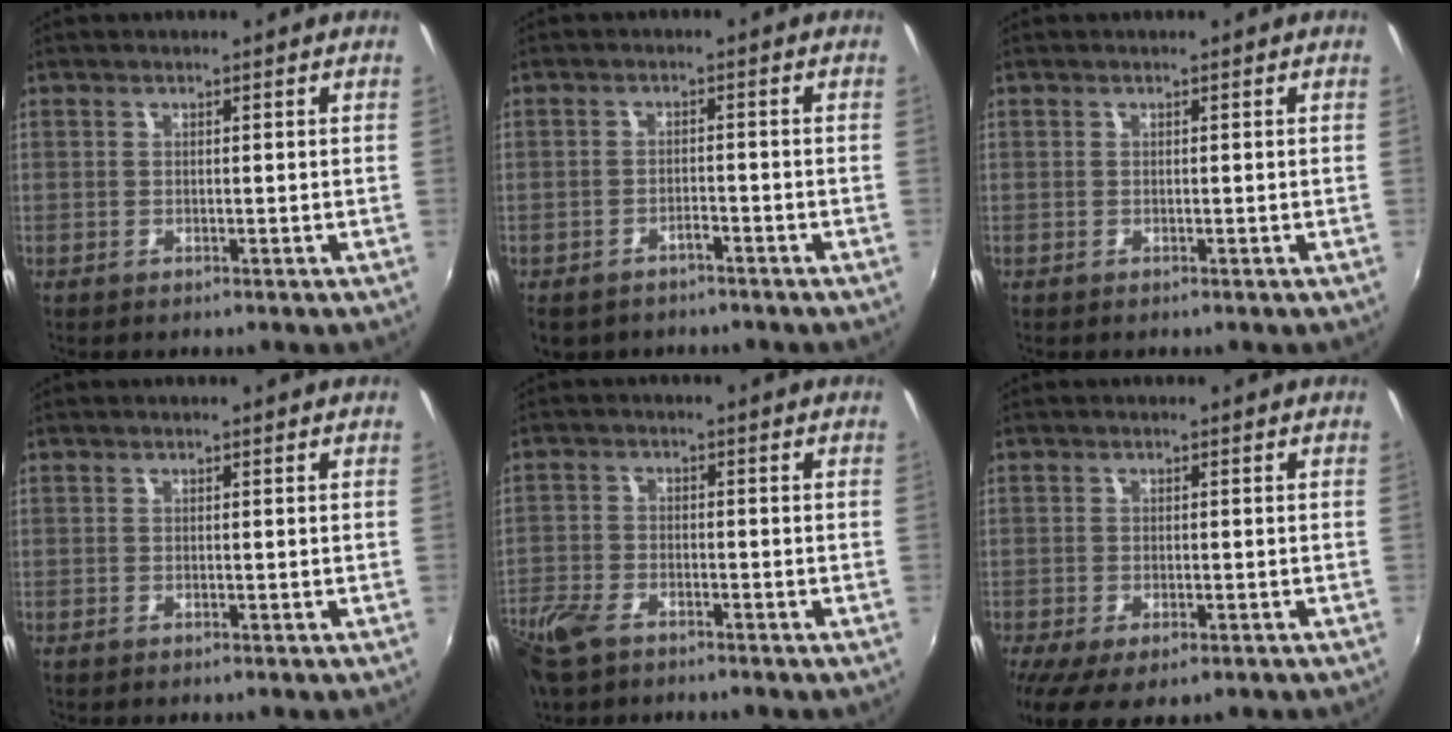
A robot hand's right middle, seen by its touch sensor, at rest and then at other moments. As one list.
[{"total": 5.7, "force": [-4.2, 2.9, 2.5], "torque": [-0.064, -0.010, -0.059]}, {"total": 0.0}, {"total": 0.0}, {"total": 9.7, "force": [-6.9, 4.5, 5.1], "torque": [-0.139, -0.025, -0.140]}, {"total": 7.3, "force": [-4.2, 3.1, 5.1], "torque": [-0.109, -0.035, -0.064]}]